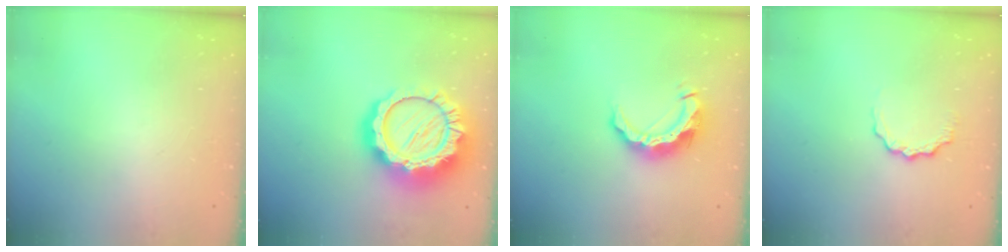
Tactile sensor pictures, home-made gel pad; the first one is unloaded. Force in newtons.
{"total": 22.3, "press": 22.2, "slide": 2.3}
{"total": 10.6, "press": 10.6, "slide": 0.8}
{"total": 5.6, "press": 5.5, "slide": 0.7}